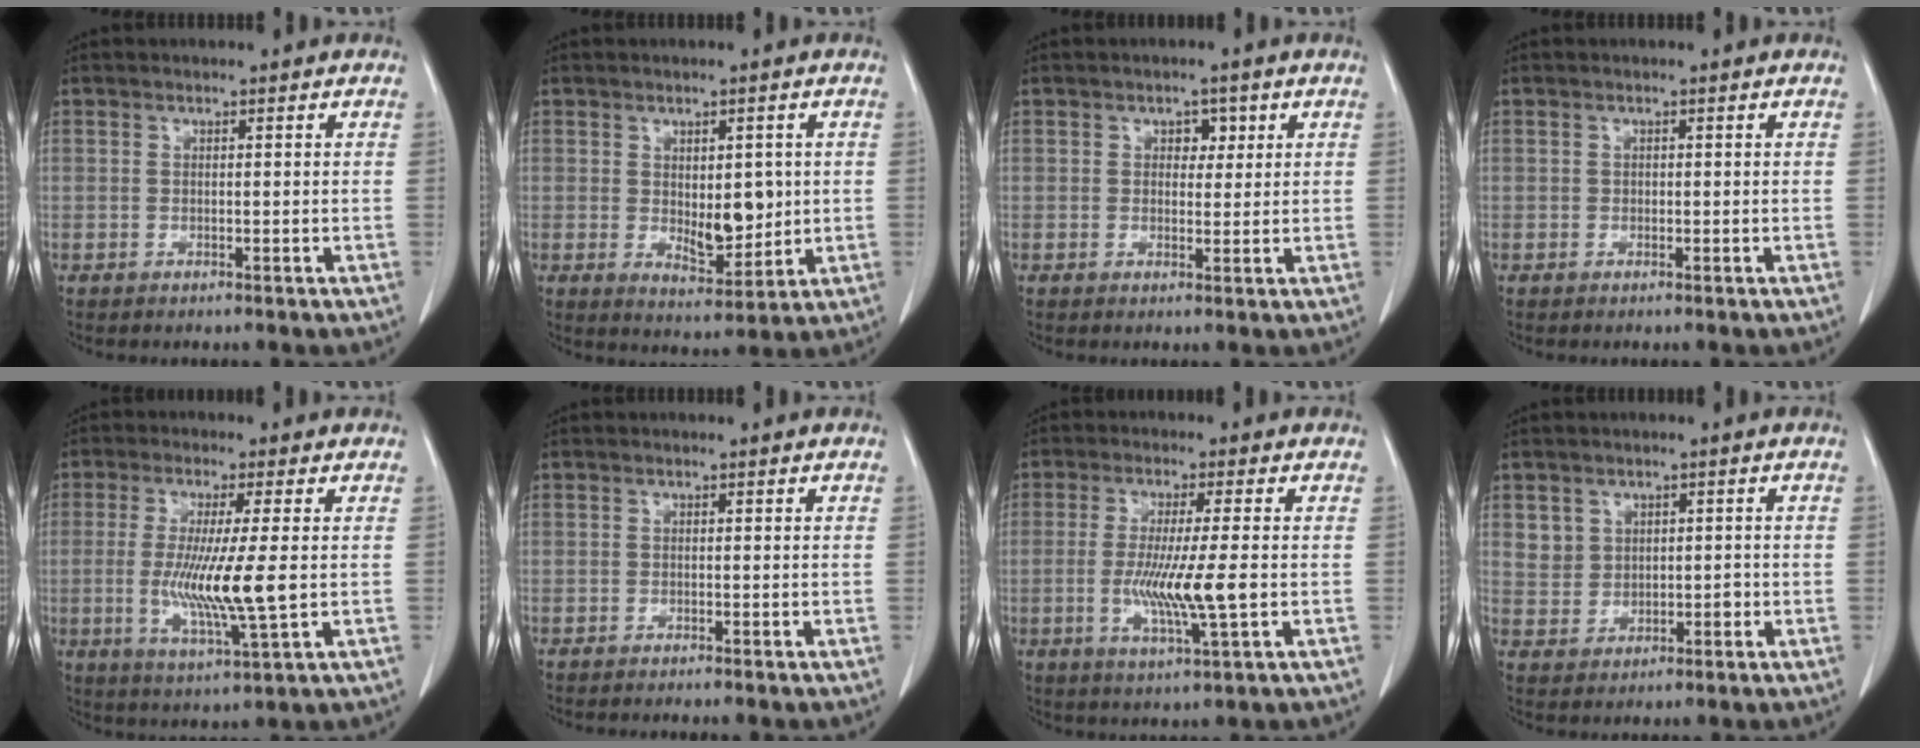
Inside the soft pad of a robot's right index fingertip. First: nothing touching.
{"total": 6.3, "force": [0.4, 3.1, 5.5], "torque": [-0.078, -0.008, 0.018]}
{"total": 2.4, "force": [1.0, 1.7, 1.5], "torque": [-0.013, 0.004, 0.012]}
{"total": 0.0}
{"total": 10.6, "force": [-0.8, 0.0, 10.6], "torque": [-0.206, -0.026, -0.016]}
{"total": 0.8, "force": [-0.7, -0.3, 0.3], "torque": [-0.009, 0.000, -0.014]}
{"total": 9.0, "force": [-1.4, 0.0, 8.9], "torque": [-0.168, -0.018, -0.027]}
{"total": 3.8, "force": [0.9, 3.4, 1.5], "torque": [-0.020, 0.008, 0.022]}